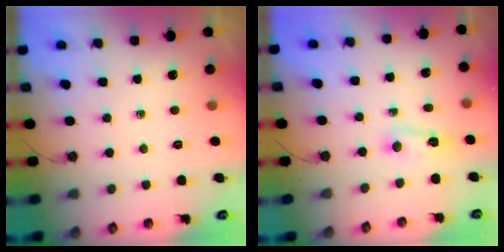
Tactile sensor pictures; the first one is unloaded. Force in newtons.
{"total": 2.4, "press": 2.4, "slide": 0.6}